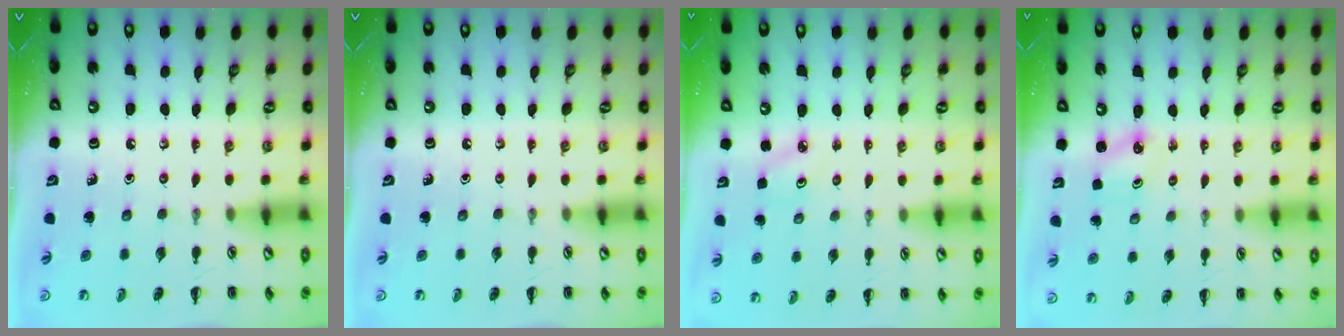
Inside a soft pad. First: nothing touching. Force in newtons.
{"total": 0.0}
{"total": 2.7, "press": 2.6, "slide": 0.8}
{"total": 2.5, "press": 2.4, "slide": 0.8}